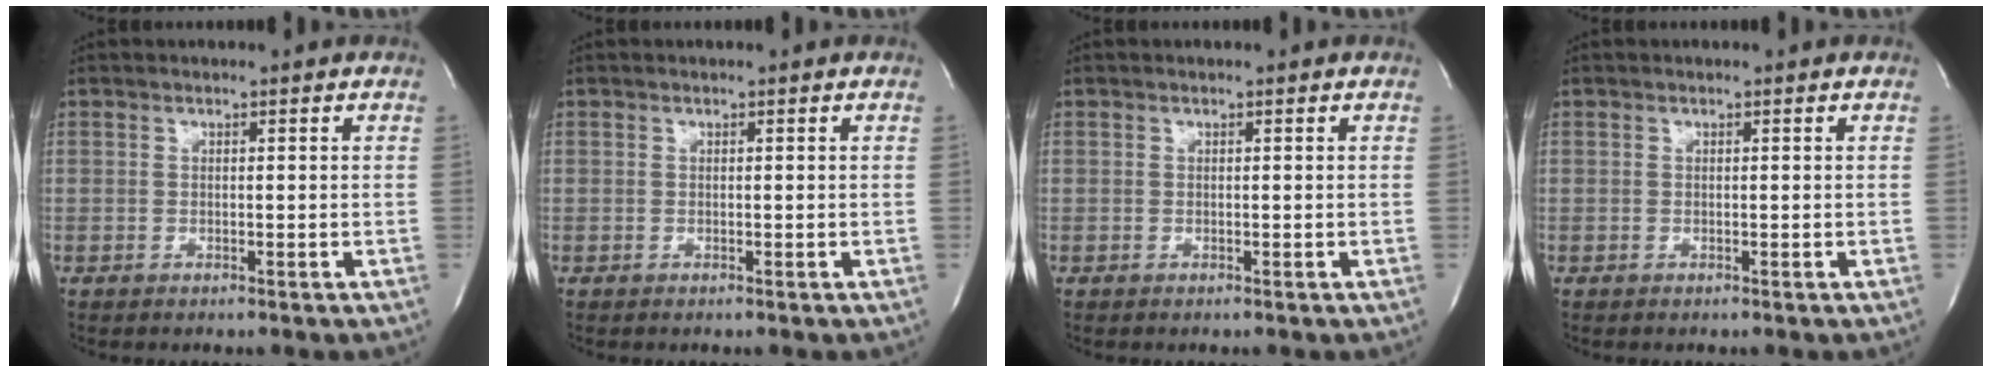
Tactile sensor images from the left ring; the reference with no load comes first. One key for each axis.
{"total": 0.0}
{"total": 0.0}
{"total": 0.0}